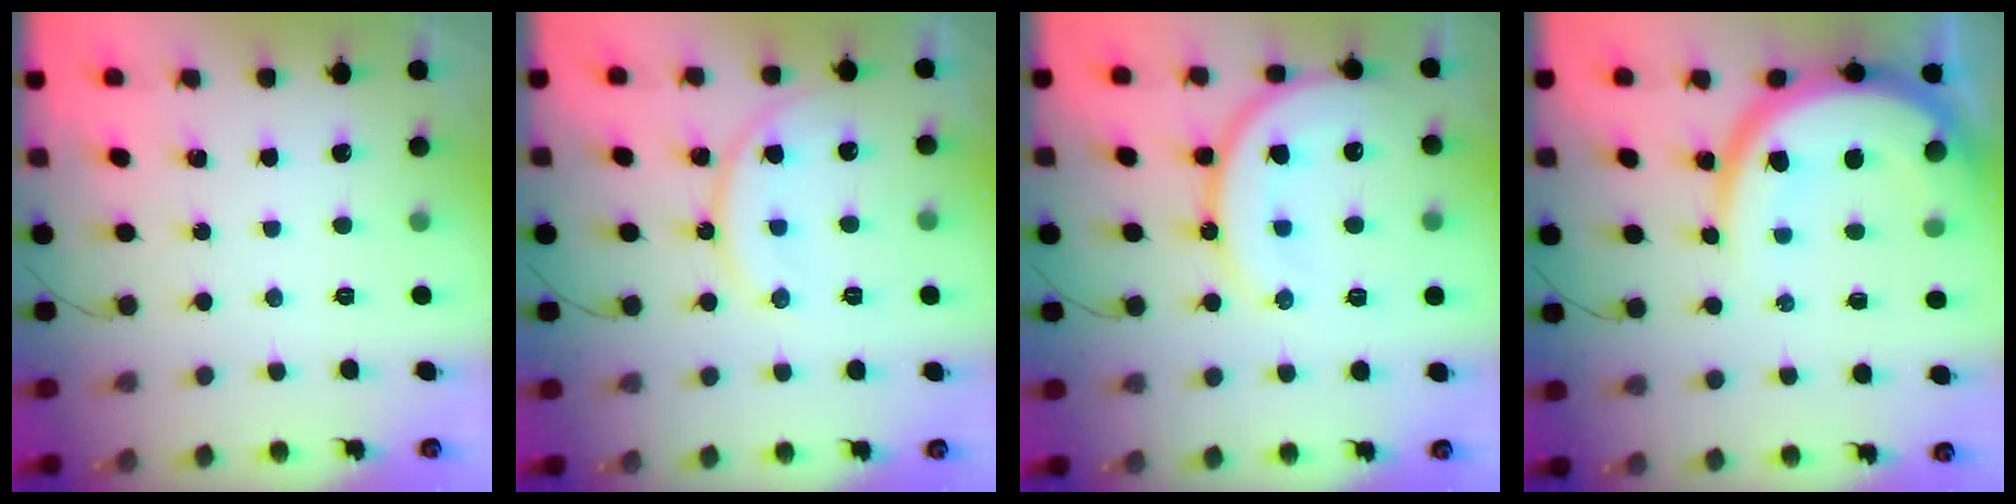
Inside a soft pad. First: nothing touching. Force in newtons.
{"total": 12.3, "press": 12.3, "slide": 0.5}
{"total": 16.6, "press": 16.4, "slide": 2.0}
{"total": 16.2, "press": 16.1, "slide": 1.7}